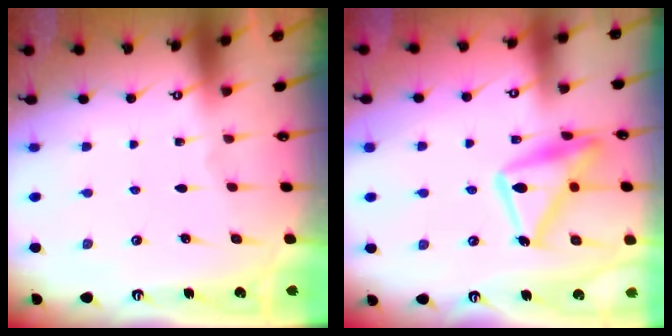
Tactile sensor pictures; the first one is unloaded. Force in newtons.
{"total": 16.1, "press": 16.0, "slide": 0.7}